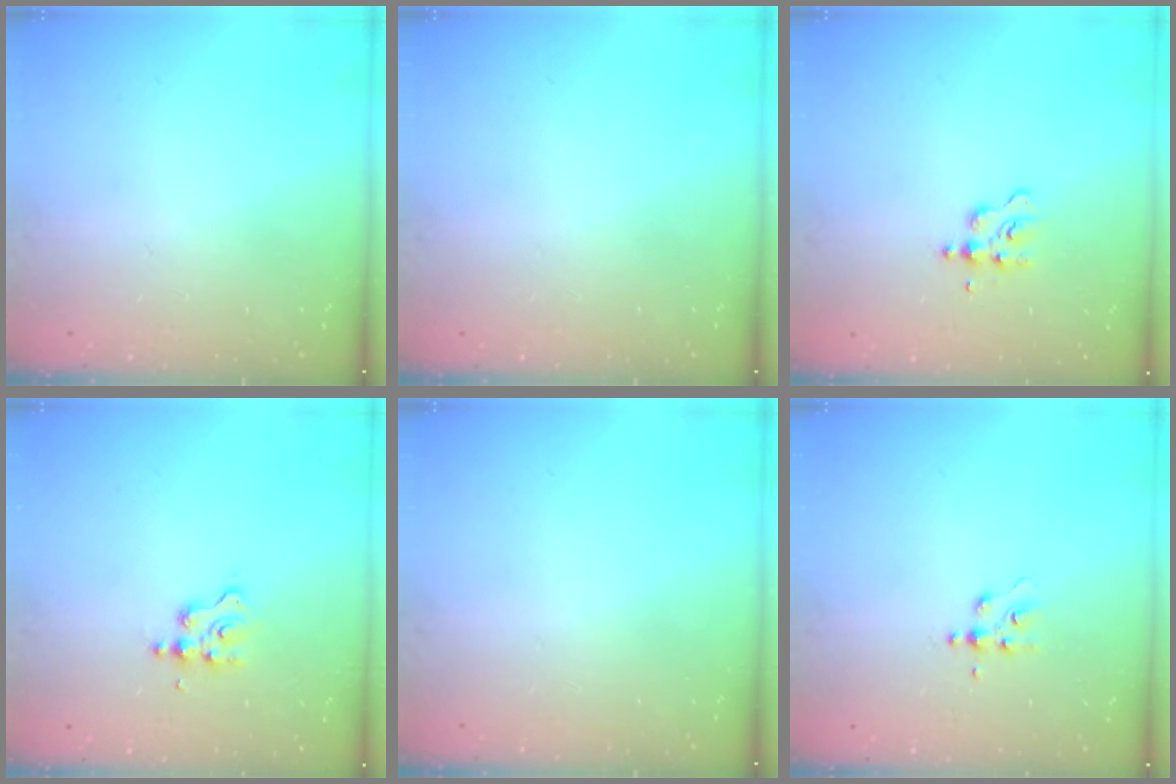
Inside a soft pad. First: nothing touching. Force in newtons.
{"total": 0.0}
{"total": 4.1, "press": 4.0, "slide": 0.4}
{"total": 2.8, "press": 2.8, "slide": 0.2}
{"total": 0.0}
{"total": 4.3, "press": 4.3, "slide": 0.5}